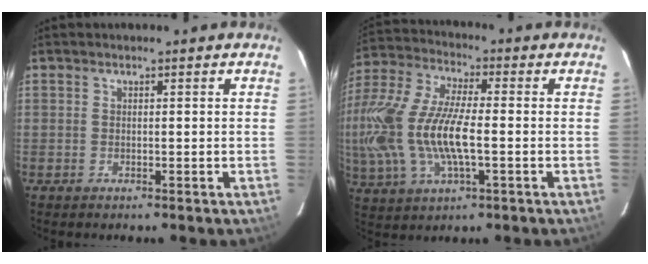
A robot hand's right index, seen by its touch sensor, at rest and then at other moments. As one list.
[{"total": 19.4, "force": [-2.2, 7.7, 17.7], "torque": [-0.375, -0.007, -0.043]}]